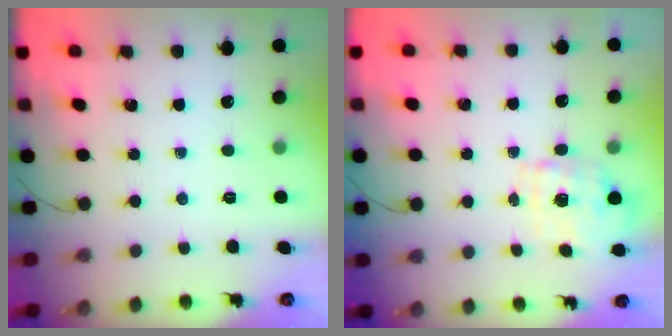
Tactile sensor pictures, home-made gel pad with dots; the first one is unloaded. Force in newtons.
{"total": 1.7, "press": 1.6, "slide": 0.5}